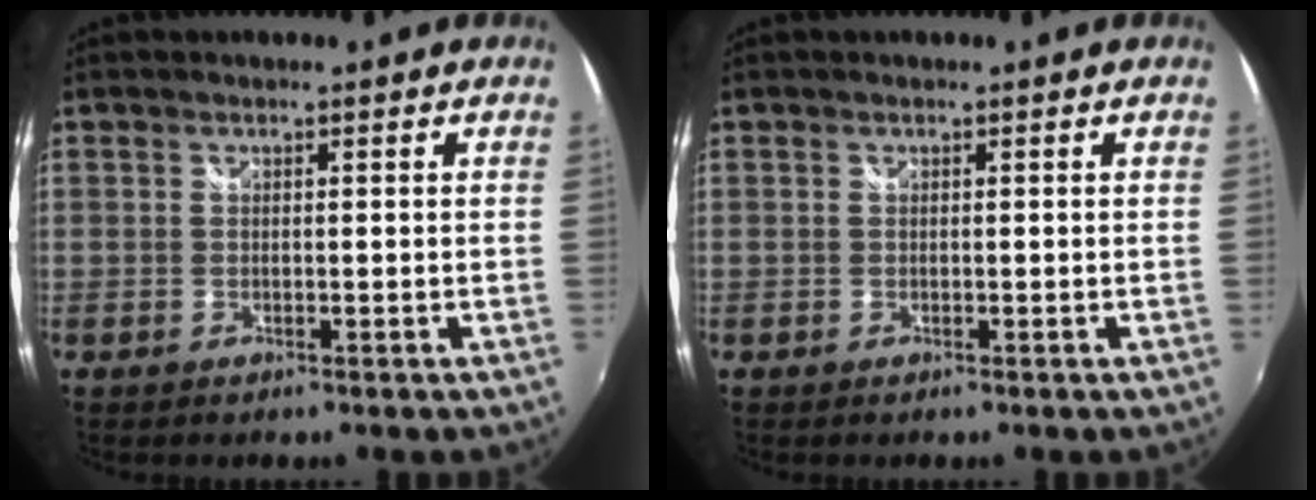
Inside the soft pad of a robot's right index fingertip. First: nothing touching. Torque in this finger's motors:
{"motor_torque": [0.00, 0.00, 0.00, 0.00]}